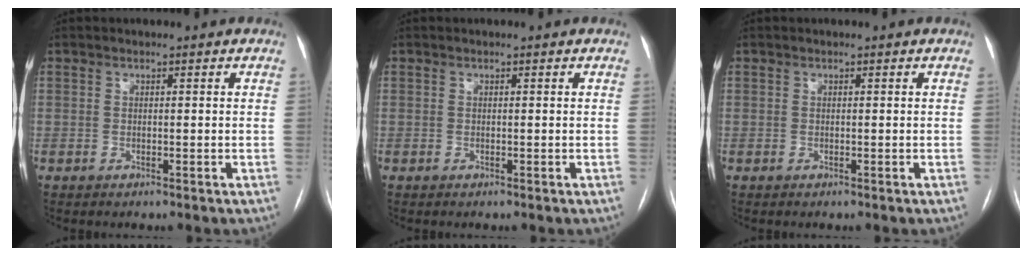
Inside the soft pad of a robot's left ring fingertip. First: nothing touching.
{"total": 0.0}
{"total": 0.0}